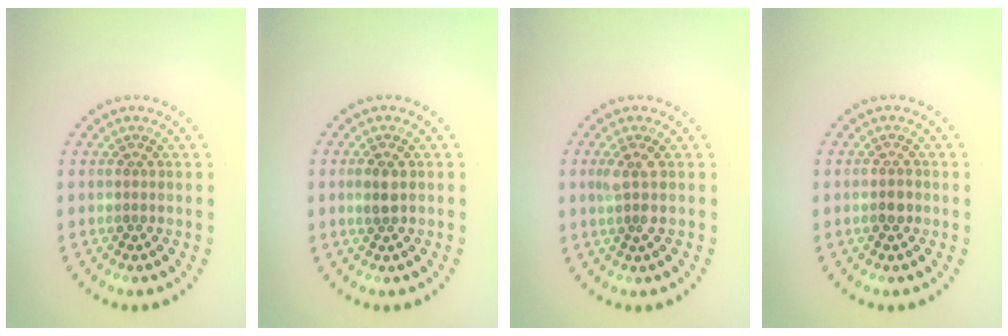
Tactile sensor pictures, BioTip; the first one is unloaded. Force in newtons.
{"total": 1.3, "press": 1.3, "slide": 0.3}
{"total": 1.6, "press": 1.3, "slide": 0.9}
{"total": 1.1, "press": 1.0, "slide": 0.3}